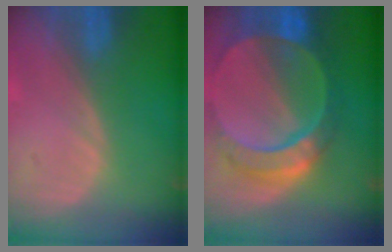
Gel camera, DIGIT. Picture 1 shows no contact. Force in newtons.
{"total": 10.5, "press": 8.9, "slide": 5.6}